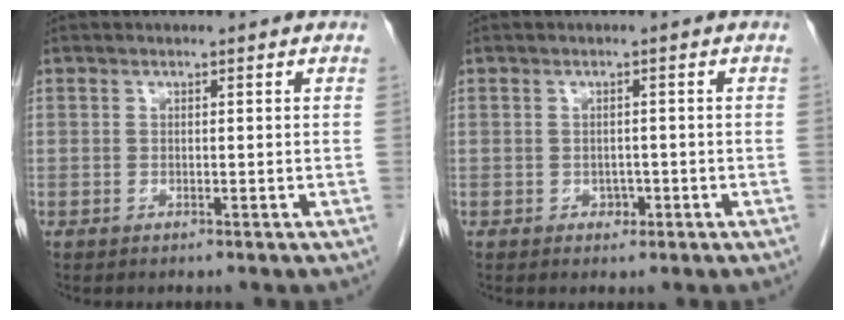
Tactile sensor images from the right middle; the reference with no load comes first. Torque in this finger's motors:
{"motor_torque": [0.29, -0.10, -0.01, -0.01]}